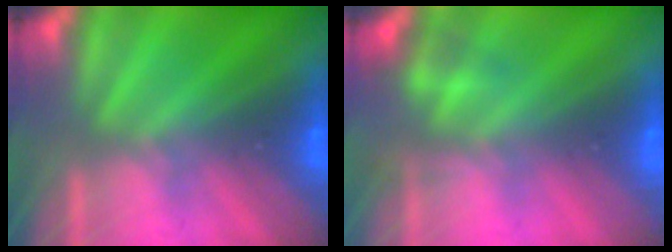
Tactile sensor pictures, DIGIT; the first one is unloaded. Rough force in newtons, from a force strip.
{"total": 2.3}